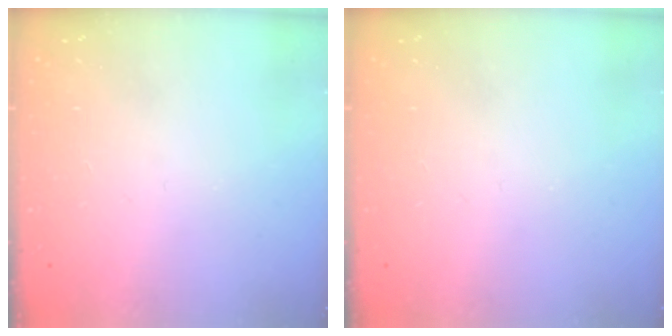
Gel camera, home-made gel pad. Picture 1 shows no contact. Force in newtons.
{"total": 0.0}